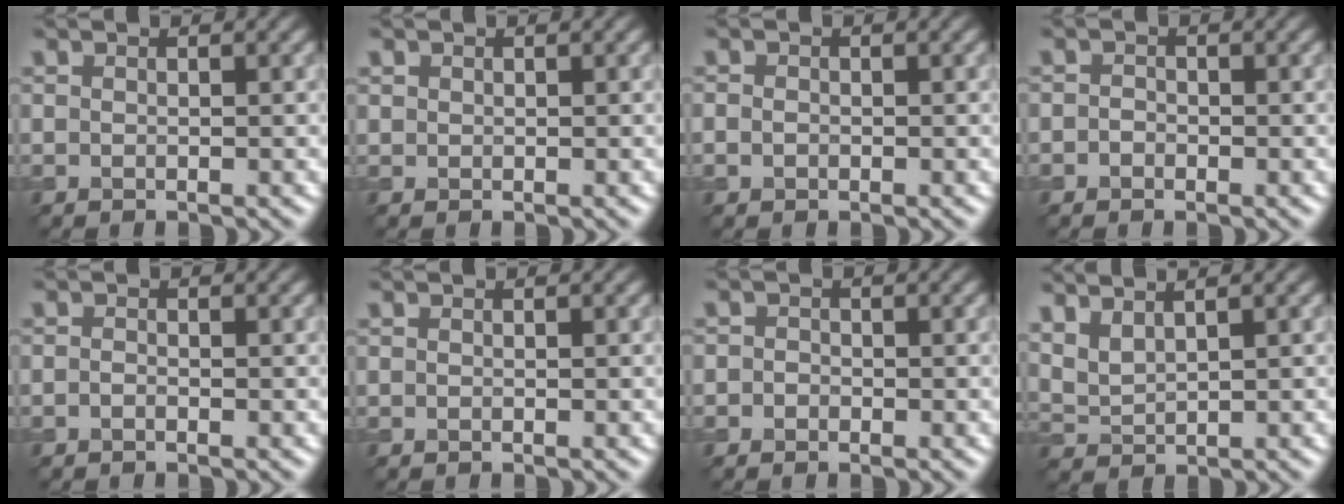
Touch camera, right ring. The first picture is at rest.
{"total": 0.5, "force": [0.3, 0.4, 0.0], "torque": [0.004, -0.001, 0.007]}
{"total": 0.9, "force": [-0.2, 0.8, 0.4], "torque": [-0.006, -0.003, -0.005]}
{"total": 0.9, "force": [-0.4, 0.7, 0.3], "torque": [-0.005, -0.002, -0.010]}
{"total": 0.5, "force": [-0.3, 0.3, 0.3], "torque": [-0.006, 0.000, -0.007]}
{"total": 0.0}
{"total": 1.1, "force": [-0.2, 1.1, 0.4], "torque": [0.004, 0.000, -0.017]}
{"total": 3.5, "force": [2.7, 1.2, 1.9], "torque": [-0.047, 0.016, 0.050]}